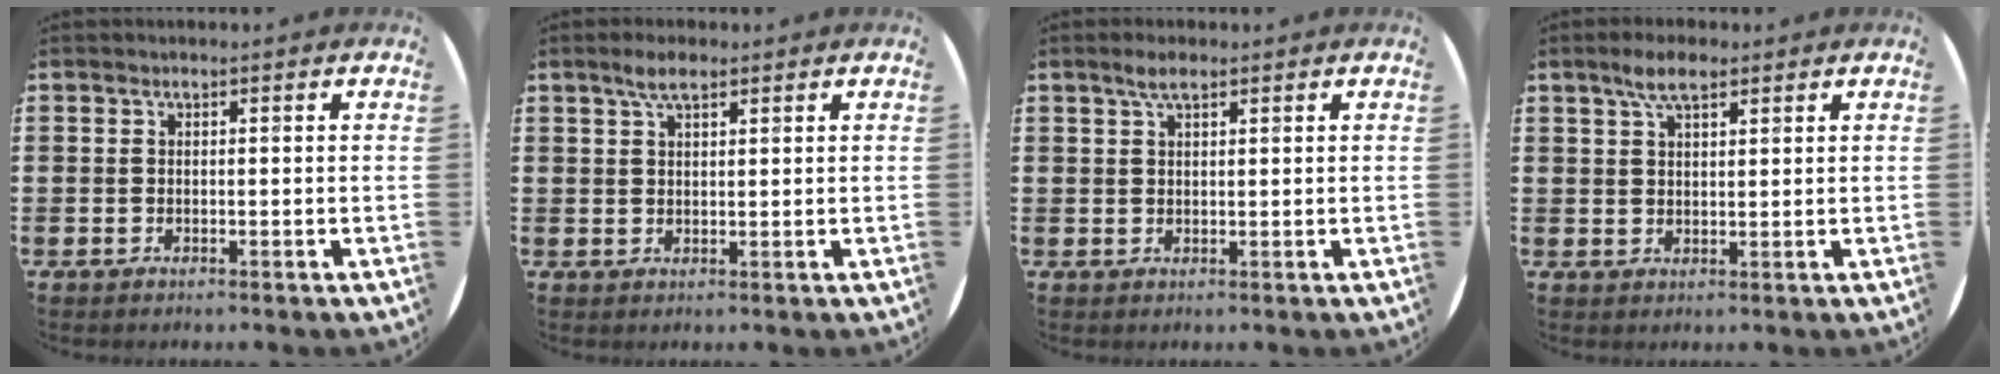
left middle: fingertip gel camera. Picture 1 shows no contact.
{"total": 3.4, "force": [2.3, 1.1, 2.2], "torque": [-0.039, 0.003, 0.039]}
{"total": 2.4, "force": [1.6, 0.7, 1.6], "torque": [-0.034, 0.007, 0.027]}
{"total": 4.4, "force": [3.0, 1.5, 2.8], "torque": [-0.052, 0.004, 0.051]}